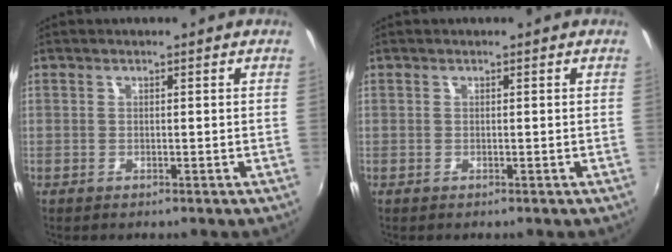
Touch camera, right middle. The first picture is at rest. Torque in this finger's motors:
{"motor_torque": [-0.02, 0.02, 0.00, 0.00]}